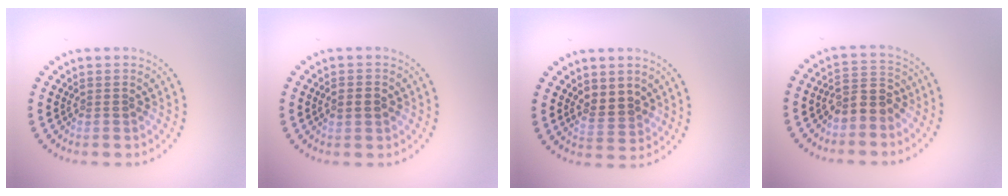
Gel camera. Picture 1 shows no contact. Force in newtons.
{"total": 2.2, "press": 2.2, "slide": 0.1}
{"total": 2.4, "press": 2.2, "slide": 0.9}
{"total": 3.1, "press": 2.9, "slide": 1.2}